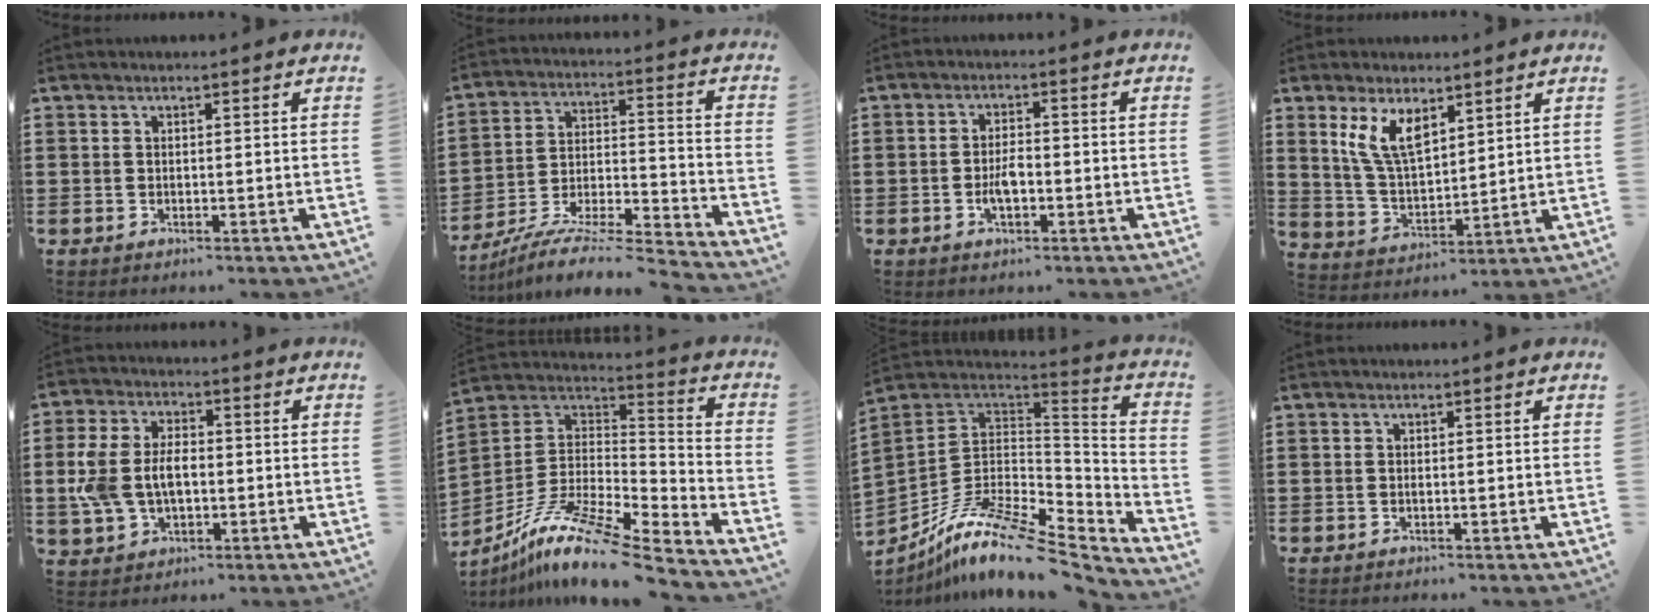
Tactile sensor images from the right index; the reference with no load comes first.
{"total": 7.4, "force": [-6.9, 0.1, 2.6], "torque": [-0.043, -0.004, -0.139]}
{"total": 3.5, "force": [-1.0, 1.5, 3.0], "torque": [-0.068, 0.001, -0.023]}
{"total": 8.1, "force": [4.6, 3.7, 5.6], "torque": [-0.130, -0.008, 0.082]}
{"total": 7.4, "force": [-0.4, 4.9, 5.6], "torque": [-0.141, 0.004, -0.015]}
{"total": 12.3, "force": [-9.2, 1.7, 8.1], "torque": [-0.154, 0.012, -0.179]}
{"total": 13.0, "force": [-8.2, 4.6, 9.0], "torque": [-0.178, 0.014, -0.153]}
{"total": 0.0}